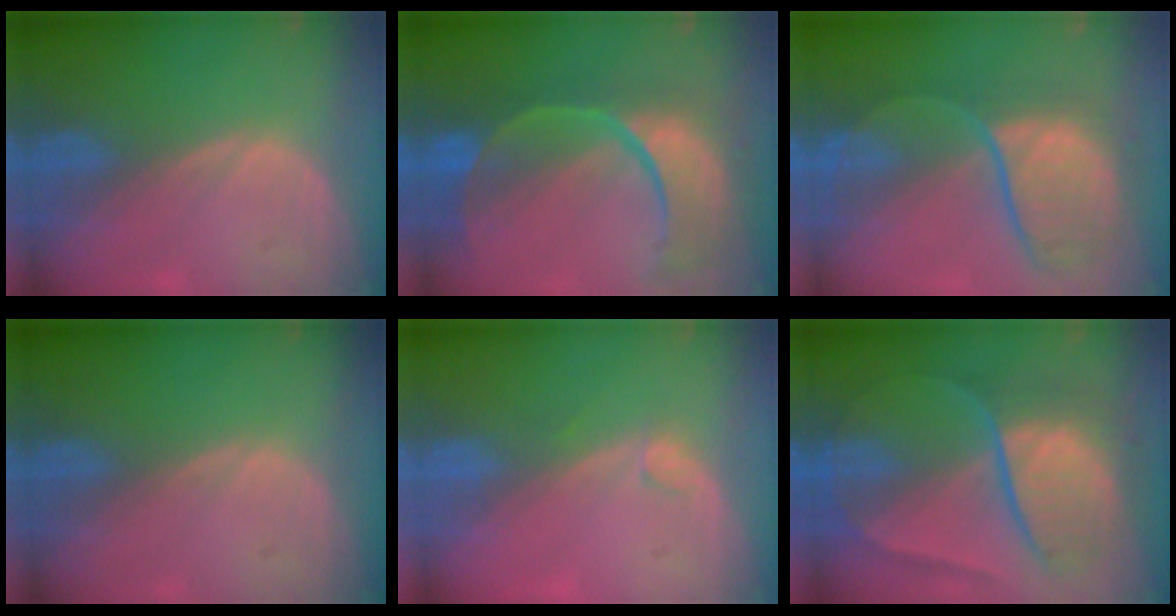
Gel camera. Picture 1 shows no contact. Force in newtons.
{"total": 12.8, "press": 10.4, "slide": 7.5}
{"total": 9.6, "press": 9.0, "slide": 3.3}
{"total": 0.0}
{"total": 1.3, "press": 1.1, "slide": 0.5}
{"total": 10.2, "press": 10.2, "slide": 1.0}